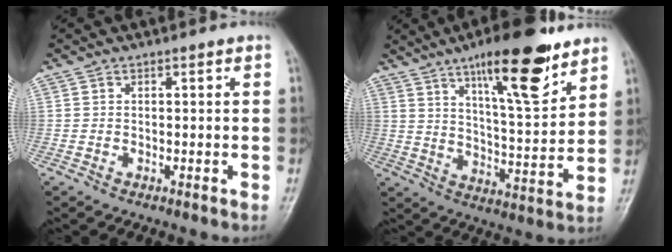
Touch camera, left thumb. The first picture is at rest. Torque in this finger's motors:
{"motor_torque": [0.80, 0.54, 1.36, -1.42, 0.42]}